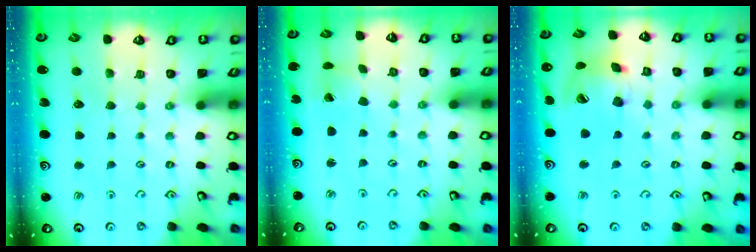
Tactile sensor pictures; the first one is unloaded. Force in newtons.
{"total": 1.7, "press": 1.7, "slide": 0.1}
{"total": 20.0, "press": 19.7, "slide": 2.9}